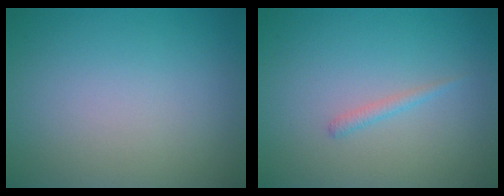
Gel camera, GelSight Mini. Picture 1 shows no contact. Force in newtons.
{"total": 0.8, "press": 0.8, "slide": 0.1}